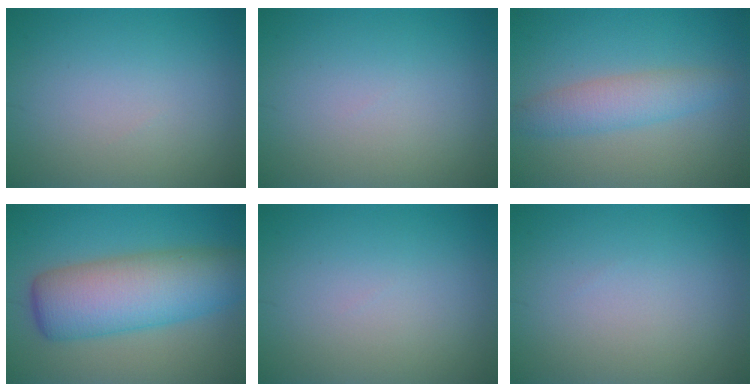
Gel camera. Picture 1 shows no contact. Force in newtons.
{"total": 0.0}
{"total": 3.4, "press": 3.4, "slide": 0.1}
{"total": 8.9, "press": 8.9, "slide": 0.2}
{"total": 0.0}
{"total": 0.0}